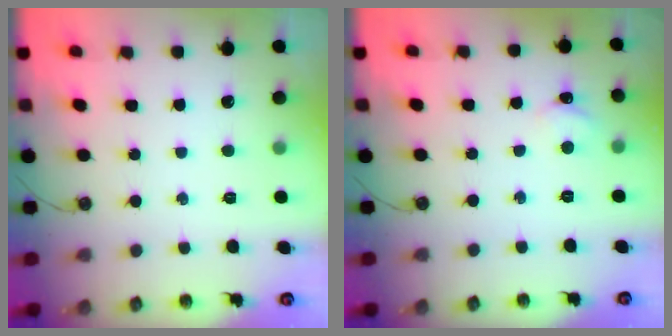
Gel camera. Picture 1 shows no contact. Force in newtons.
{"total": 2.3, "press": 2.3, "slide": 0.4}